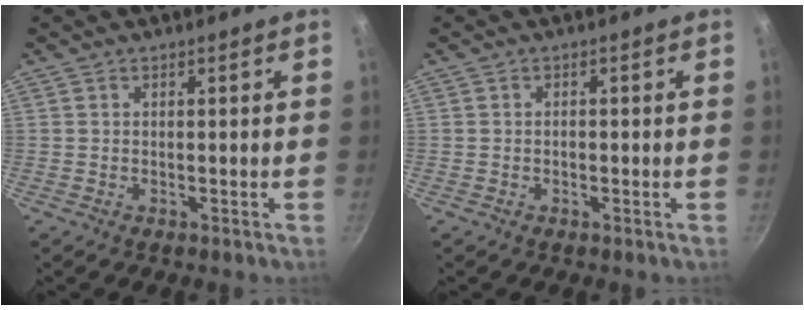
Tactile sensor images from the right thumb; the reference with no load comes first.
{"total": 0.7, "force": [-0.2, 0.4, 0.5], "torque": [-0.009, 0.003, -0.003]}